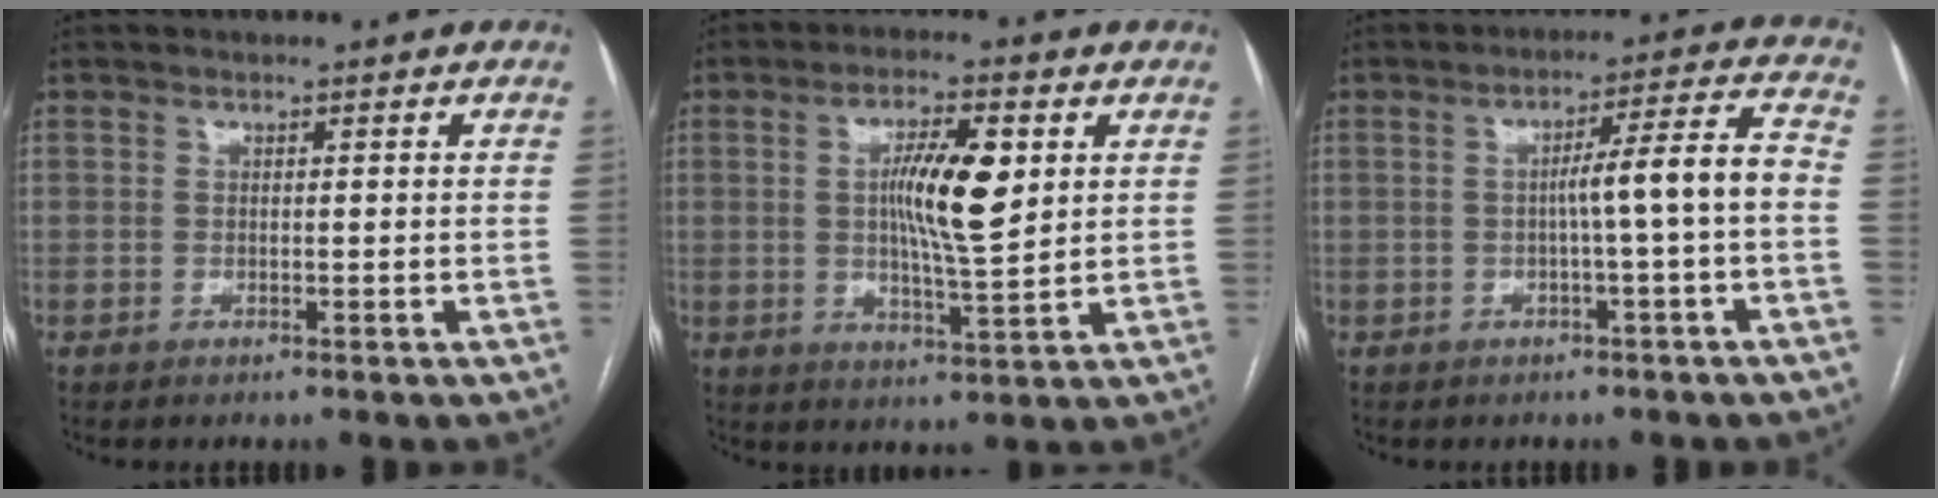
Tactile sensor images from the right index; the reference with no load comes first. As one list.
[{"total": 9.5, "force": [2.0, 1.6, 9.2], "torque": [-0.163, 0.001, 0.036]}, {"total": 7.2, "force": [-1.2, -0.7, 7.0], "torque": [-0.106, 0.020, -0.014]}]